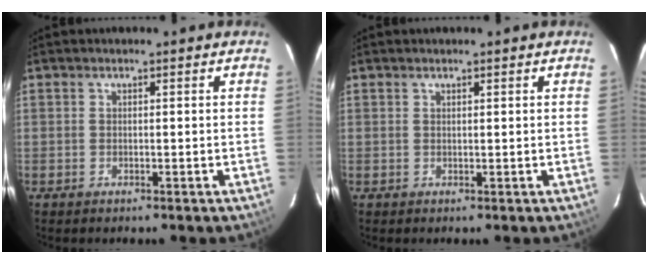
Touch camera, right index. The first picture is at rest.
{"total": 0.6, "force": [0.6, 0.1, 0.2], "torque": [-0.006, 0.001, 0.010]}